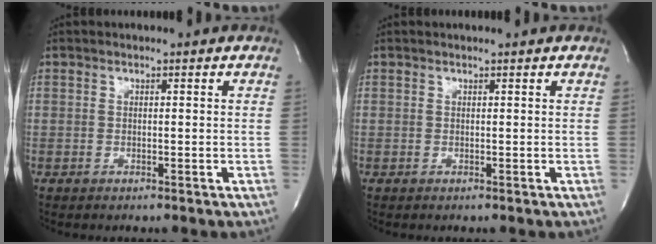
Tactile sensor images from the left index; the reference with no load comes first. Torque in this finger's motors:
{"motor_torque": [-0.05, -0.02, -0.06, 0.00]}